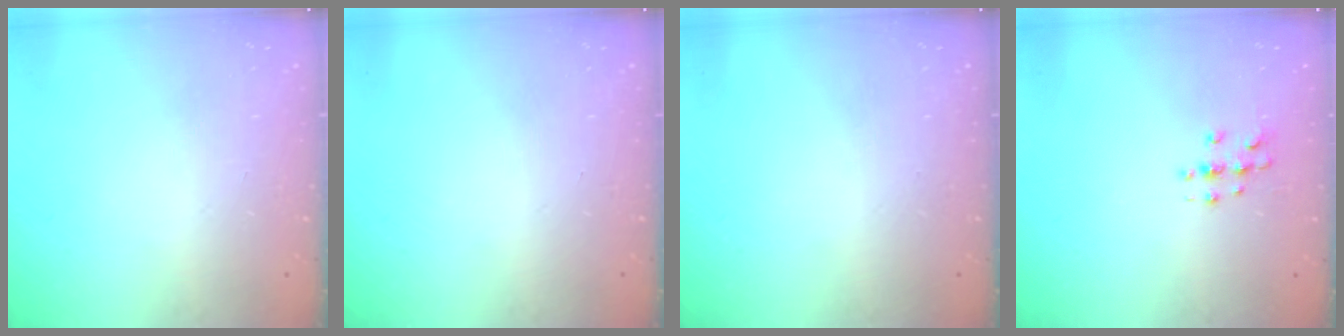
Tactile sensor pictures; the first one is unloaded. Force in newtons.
{"total": 0.0}
{"total": 0.0}
{"total": 3.6, "press": 3.6, "slide": 0.5}